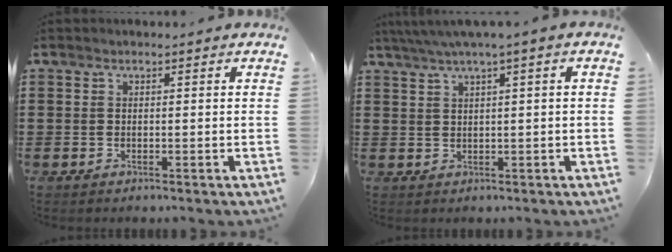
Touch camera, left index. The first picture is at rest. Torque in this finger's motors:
{"motor_torque": [1.20, -0.94, 0.84, 0.21]}